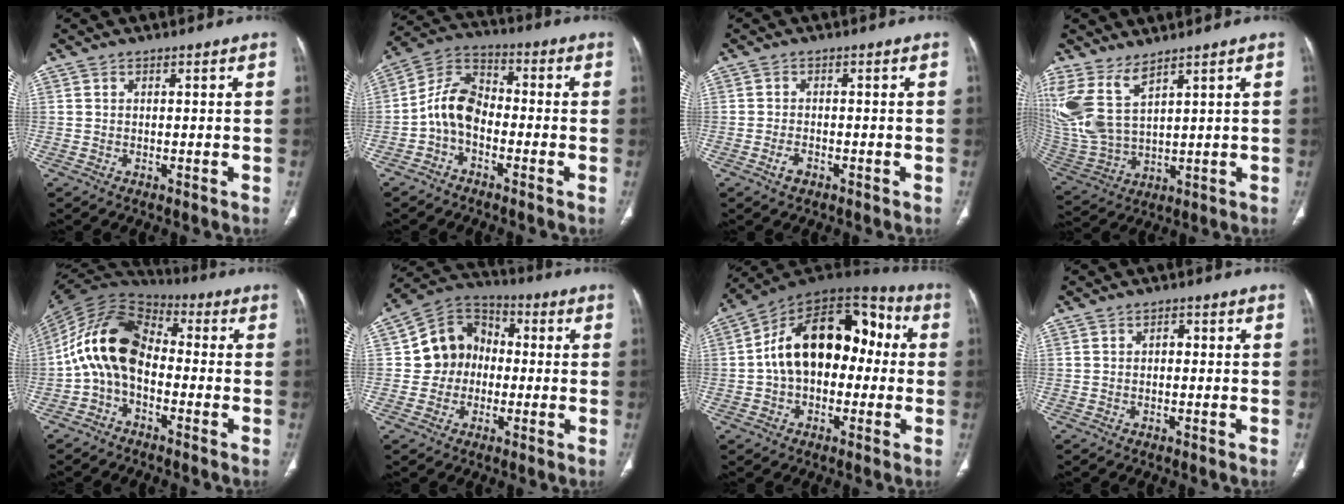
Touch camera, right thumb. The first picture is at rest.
{"total": 8.9, "force": [-2.4, 5.9, 6.2], "torque": [-0.107, 0.039, -0.062]}
{"total": 2.4, "force": [-1.3, 1.4, 1.4], "torque": [-0.029, 0.008, -0.021]}
{"total": 12.3, "force": [7.2, 5.2, 8.5], "torque": [-0.199, -0.034, 0.170]}
{"total": 14.3, "force": [-2.0, 9.3, 10.6], "torque": [-0.187, 0.055, -0.052]}
{"total": 11.3, "force": [-0.6, 10.2, 4.8], "torque": [-0.040, 0.032, -0.021]}
{"total": 20.0, "force": [0.7, 12.8, 15.4], "torque": [-0.215, 0.056, 0.002]}
{"total": 1.4, "force": [0.1, 1.0, 1.1], "torque": [-0.013, 0.007, -0.001]}